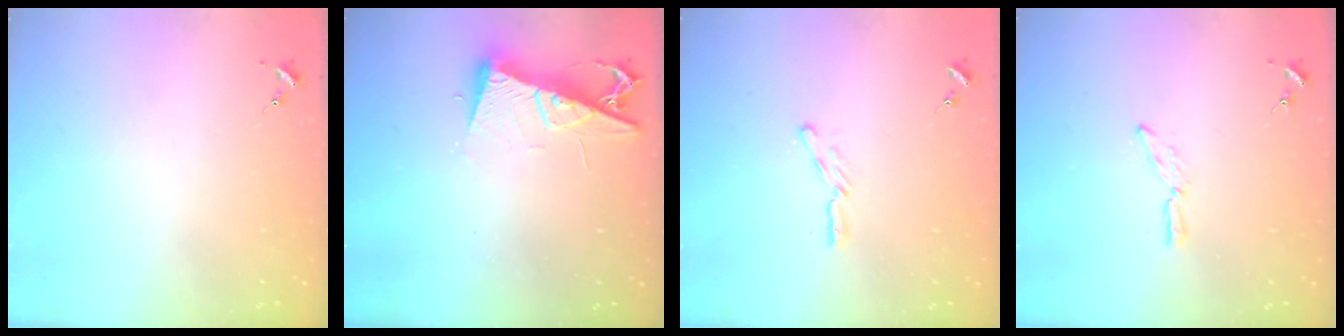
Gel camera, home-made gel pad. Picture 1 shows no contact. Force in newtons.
{"total": 11.3, "press": 11.2, "slide": 1.1}
{"total": 4.7, "press": 4.7, "slide": 0.3}
{"total": 6.4, "press": 6.4, "slide": 0.3}